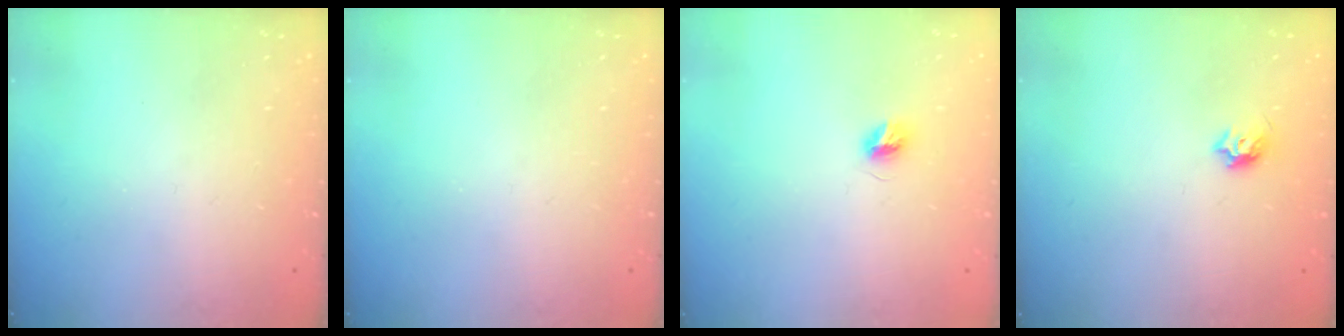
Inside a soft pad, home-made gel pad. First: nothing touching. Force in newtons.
{"total": 0.0}
{"total": 5.0, "press": 5.0, "slide": 0.6}
{"total": 5.2, "press": 5.1, "slide": 1.0}